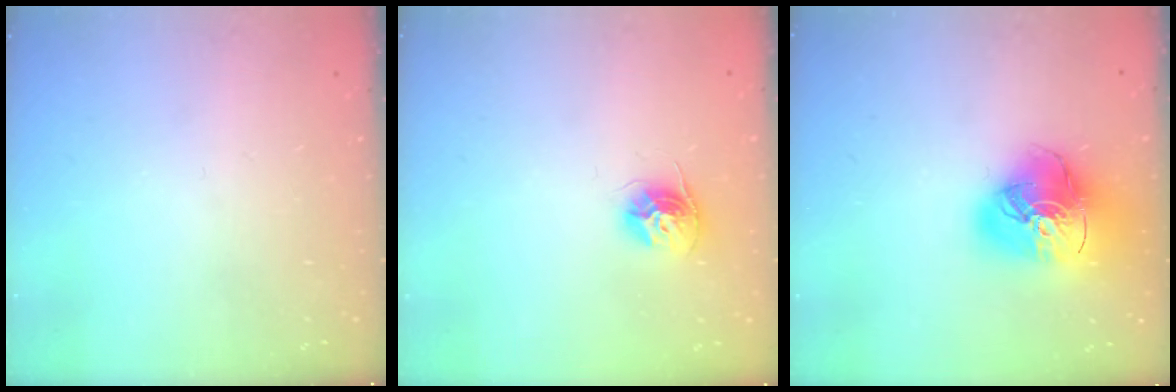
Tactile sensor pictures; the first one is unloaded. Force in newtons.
{"total": 10.6, "press": 10.5, "slide": 0.8}
{"total": 20.2, "press": 20.1, "slide": 2.2}